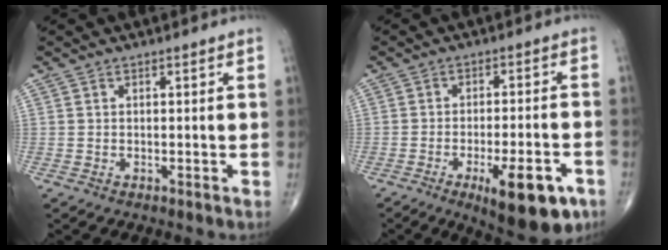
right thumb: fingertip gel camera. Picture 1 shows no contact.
{"total": 13.5, "force": [-6.6, 4.4, 11.0], "torque": [-0.135, 0.016, -0.085]}